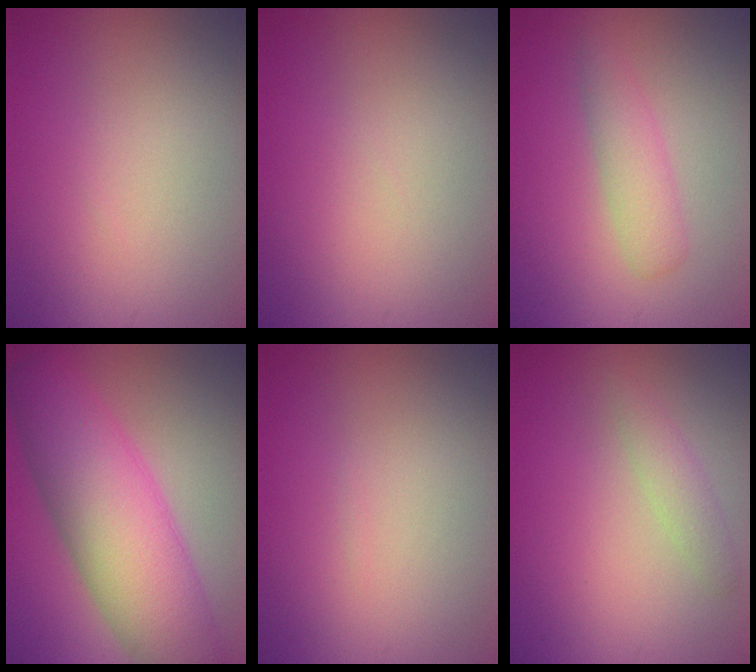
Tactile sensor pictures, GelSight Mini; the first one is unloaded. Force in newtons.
{"total": 0.0}
{"total": 2.4, "press": 2.4, "slide": 0.0}
{"total": 10.4, "press": 10.4, "slide": 0.2}
{"total": 0.0}
{"total": 1.6, "press": 1.6, "slide": 0.1}